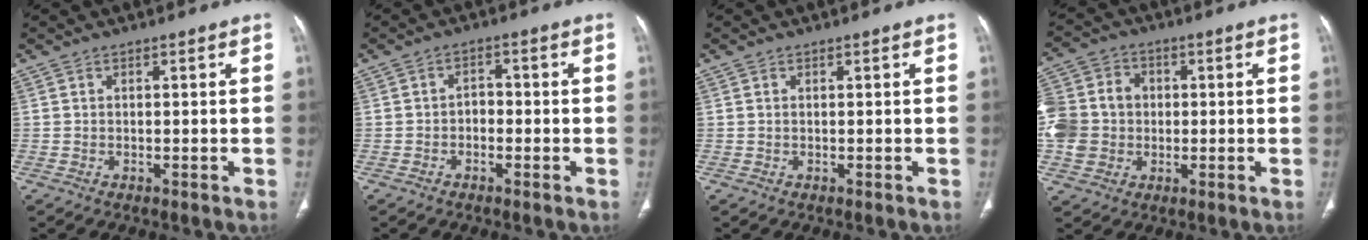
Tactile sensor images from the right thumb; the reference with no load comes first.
{"total": 2.4, "force": [-0.9, 1.8, 1.4], "torque": [-0.009, 0.012, -0.021]}
{"total": 0.0}
{"total": 14.3, "force": [-0.6, 12.3, 7.2], "torque": [-0.152, 0.024, -0.009]}